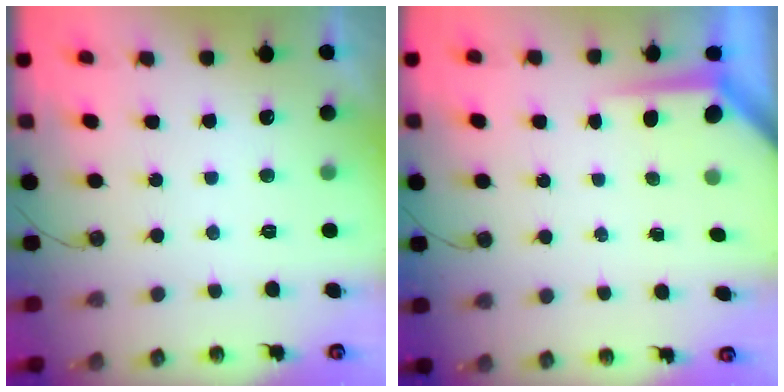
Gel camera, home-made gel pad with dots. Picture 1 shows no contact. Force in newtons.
{"total": 4.0, "press": 3.9, "slide": 0.3}